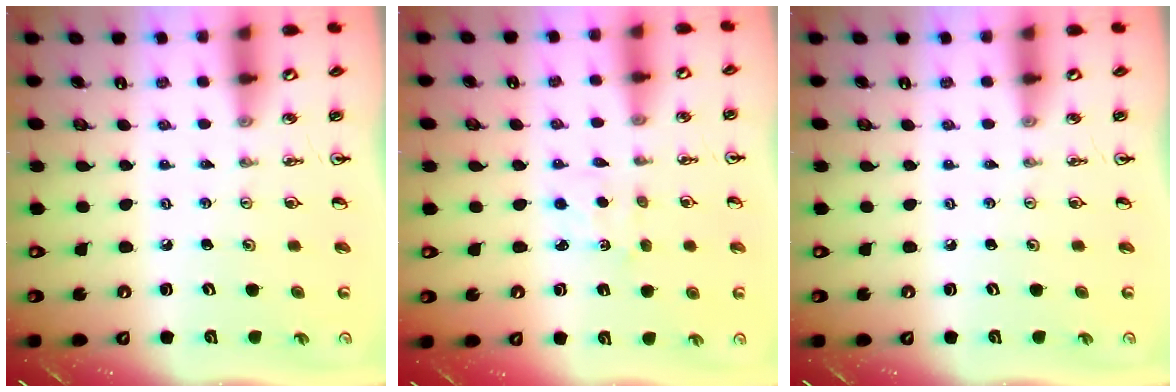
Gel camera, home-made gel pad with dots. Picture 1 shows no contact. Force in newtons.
{"total": 2.3, "press": 2.2, "slide": 0.3}
{"total": 0.0}